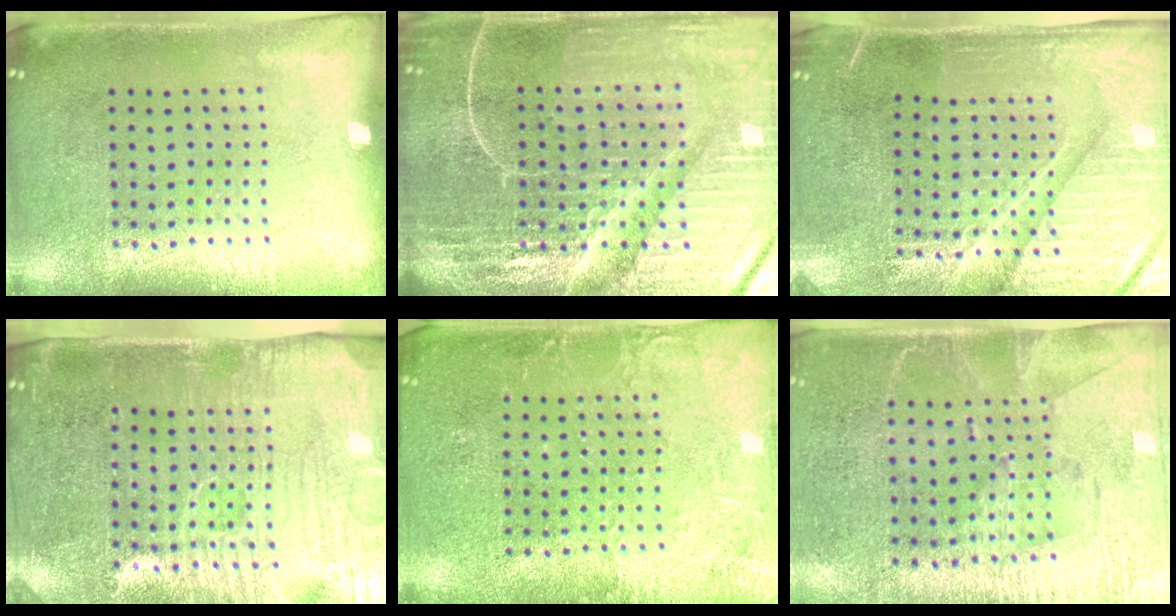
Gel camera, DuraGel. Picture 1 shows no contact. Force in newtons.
{"total": 7.1, "press": 6.2, "slide": 3.4}
{"total": 4.4, "press": 4.0, "slide": 2.0}
{"total": 5.1, "press": 4.5, "slide": 2.5}
{"total": 2.9, "press": 2.9, "slide": 0.4}
{"total": 2.9, "press": 2.6, "slide": 1.4}